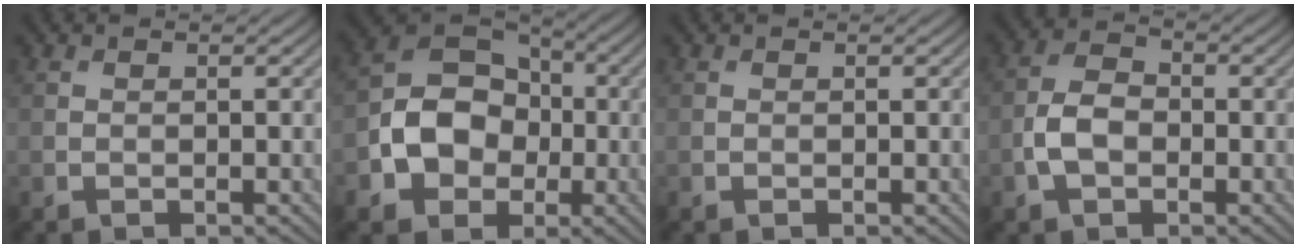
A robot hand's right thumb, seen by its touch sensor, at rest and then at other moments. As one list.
[{"total": 9.4, "force": [-2.1, 7.4, 5.4], "torque": [-0.107, -0.001, -0.055]}, {"total": 0.0}, {"total": 4.6, "force": [-1.4, 3.0, 3.2], "torque": [-0.068, 0.004, -0.033]}]